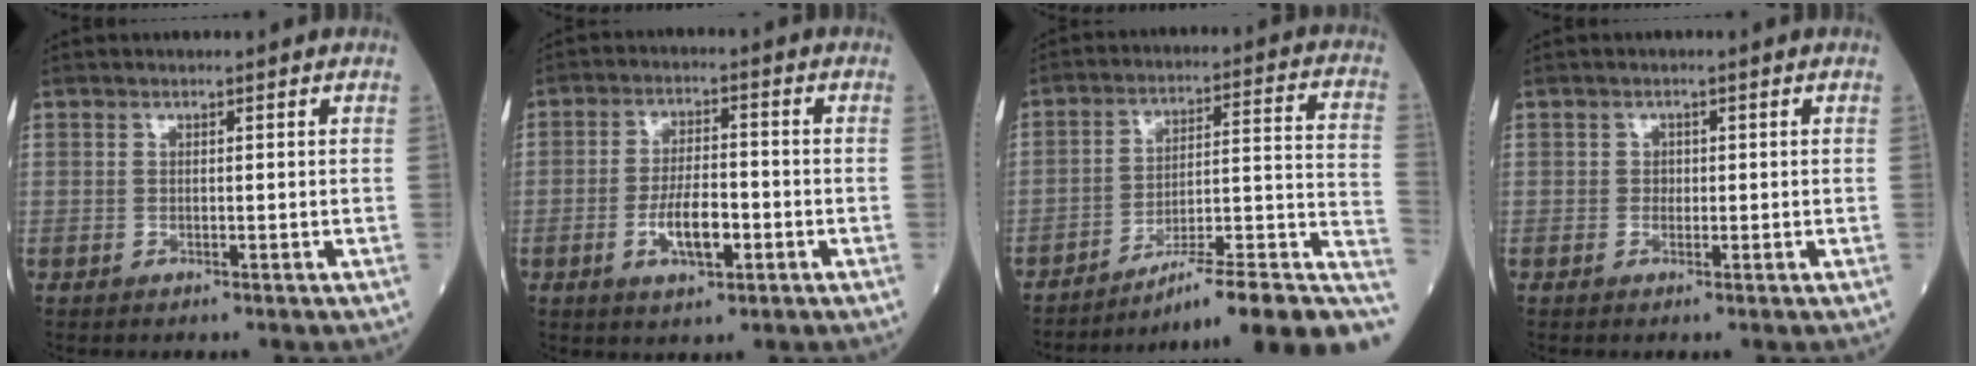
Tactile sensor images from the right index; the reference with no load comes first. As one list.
[{"total": 6.6, "force": [-2.2, 2.2, 5.8], "torque": [-0.109, 0.001, -0.038]}, {"total": 18.3, "force": [-13.5, 0.8, 12.4], "torque": [-0.102, 0.045, -0.195]}, {"total": 1.0, "force": [0.0, 0.9, 0.3], "torque": [-0.001, 0.003, -0.001]}]